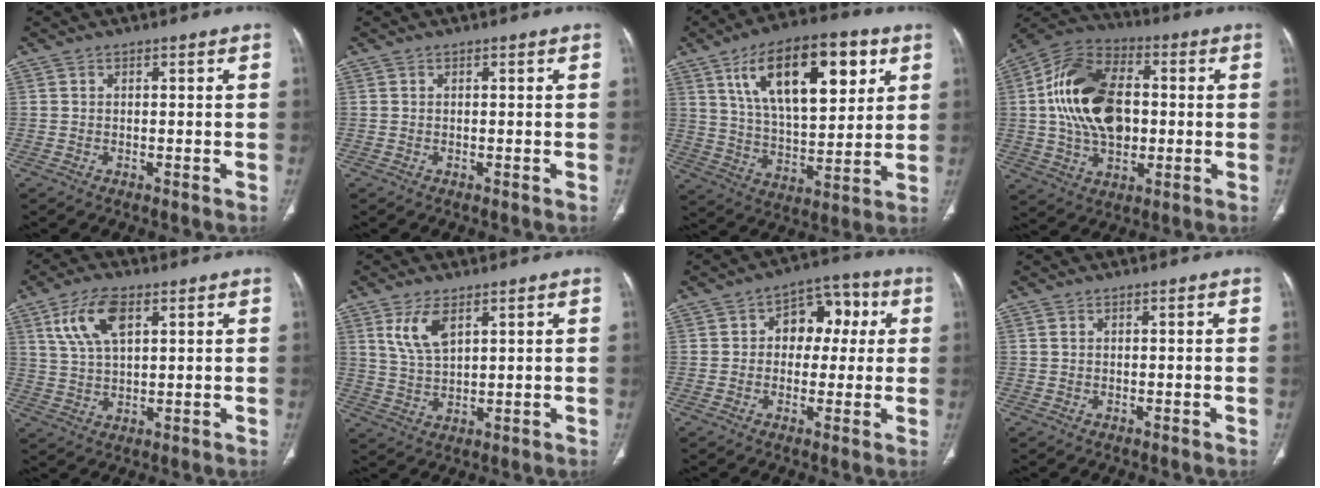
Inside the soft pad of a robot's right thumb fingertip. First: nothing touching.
{"total": 0.0}
{"total": 22.3, "force": [9.4, 10.0, 17.5], "torque": [-0.253, -0.026, 0.162]}
{"total": 19.6, "force": [1.2, 12.5, 15.1], "torque": [-0.258, 0.018, 0.020]}
{"total": 9.2, "force": [4.1, 4.3, 7.0], "torque": [-0.139, -0.005, 0.082]}
{"total": 6.4, "force": [3.3, 2.6, 4.9], "torque": [-0.097, -0.014, 0.076]}
{"total": 9.7, "force": [1.6, 6.9, 6.7], "torque": [-0.045, 0.023, 0.015]}
{"total": 0.6, "force": [0.3, 0.3, 0.4], "torque": [-0.010, 0.010, 0.009]}